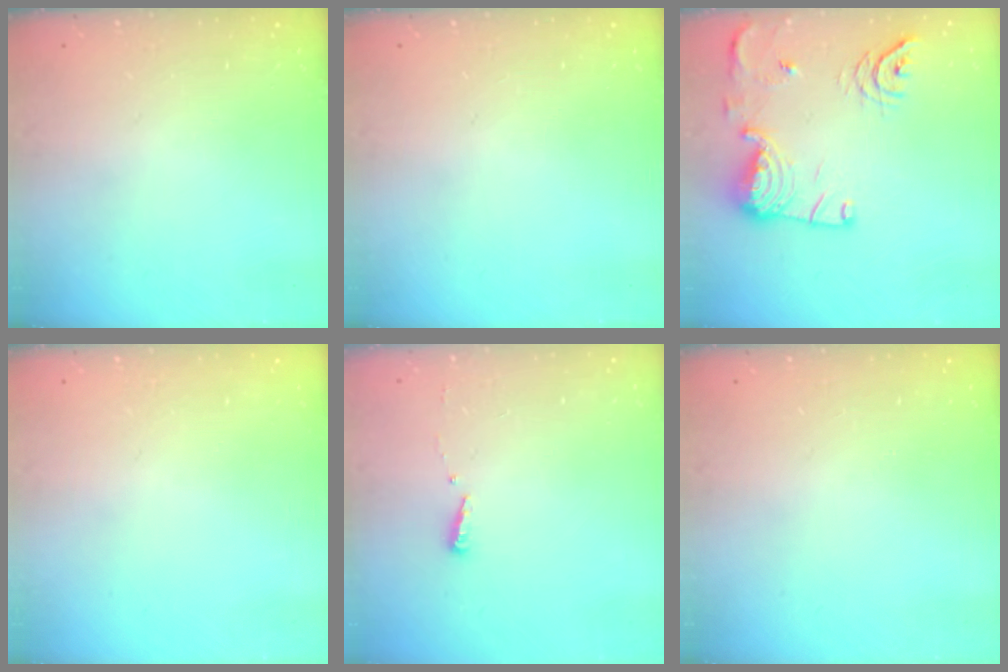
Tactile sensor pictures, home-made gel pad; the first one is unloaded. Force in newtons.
{"total": 0.0}
{"total": 16.1, "press": 15.5, "slide": 4.2}
{"total": 0.0}
{"total": 3.6, "press": 3.5, "slide": 0.8}
{"total": 0.0}